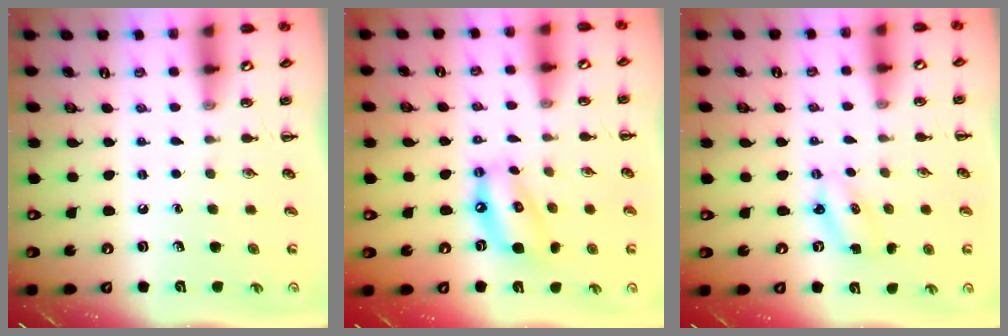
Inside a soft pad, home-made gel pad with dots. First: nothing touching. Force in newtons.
{"total": 11.7, "press": 11.3, "slide": 3.1}
{"total": 2.4, "press": 2.3, "slide": 0.6}